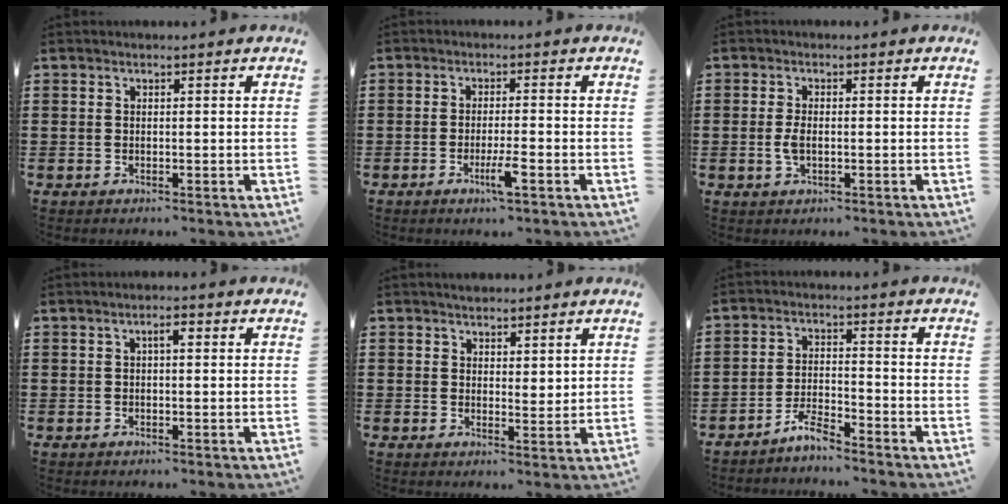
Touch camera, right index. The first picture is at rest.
{"total": 3.9, "force": [-1.8, 0.1, 3.5], "torque": [-0.064, -0.012, -0.032]}
{"total": 2.7, "force": [-0.4, 1.2, 2.4], "torque": [-0.061, -0.005, -0.012]}
{"total": 1.8, "force": [0.3, 0.6, 1.7], "torque": [-0.034, 0.007, 0.002]}
{"total": 2.7, "force": [2.3, 1.4, 0.1], "torque": [-0.001, 0.000, 0.043]}
{"total": 4.0, "force": [-3.8, 0.4, 1.3], "torque": [-0.034, 0.007, -0.077]}